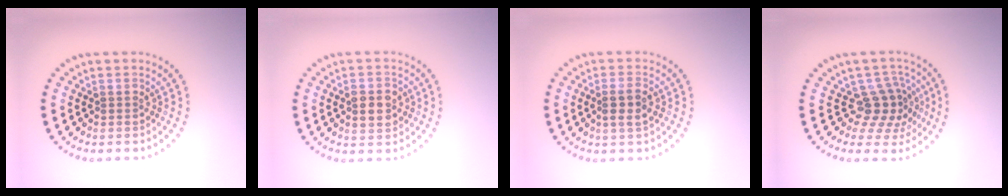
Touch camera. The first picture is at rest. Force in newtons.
{"total": 2.6, "press": 2.6, "slide": 0.1}
{"total": 2.1, "press": 1.9, "slide": 0.8}
{"total": 3.6, "press": 2.8, "slide": 2.3}